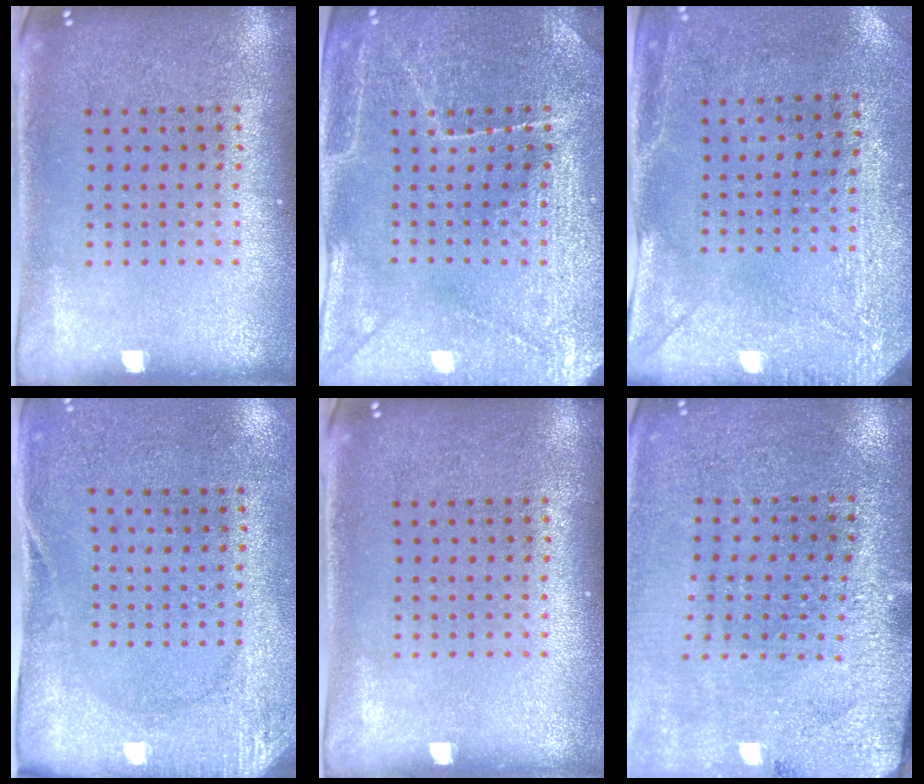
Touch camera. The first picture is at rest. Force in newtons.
{"total": 3.6, "press": 3.5, "slide": 0.7}
{"total": 3.1, "press": 2.4, "slide": 2.0}
{"total": 2.7, "press": 2.1, "slide": 1.7}
{"total": 0.0}
{"total": 2.8, "press": 2.8, "slide": 0.2}